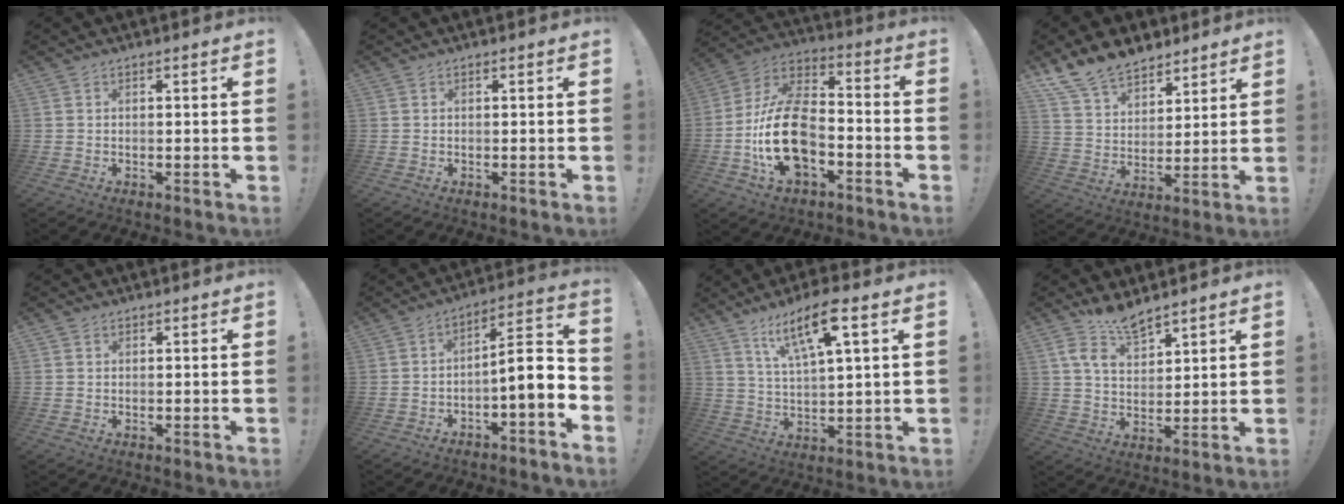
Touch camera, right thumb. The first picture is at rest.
{"total": 0.0}
{"total": 20.9, "force": [-6.4, 12.4, 15.5], "torque": [-0.302, 0.040, -0.099]}
{"total": 13.2, "force": [10.9, 6.7, 3.6], "torque": [-0.079, -0.078, 0.210]}
{"total": 0.7, "force": [0.5, 0.6, 0.1], "torque": [0.007, -0.002, 0.007]}
{"total": 8.8, "force": [-1.9, 1.6, 8.5], "torque": [-0.122, -0.007, -0.040]}
{"total": 13.0, "force": [7.1, 3.3, 10.5], "torque": [-0.177, -0.023, 0.114]}
{"total": 10.1, "force": [7.7, 4.2, 4.9], "torque": [-0.087, -0.045, 0.146]}